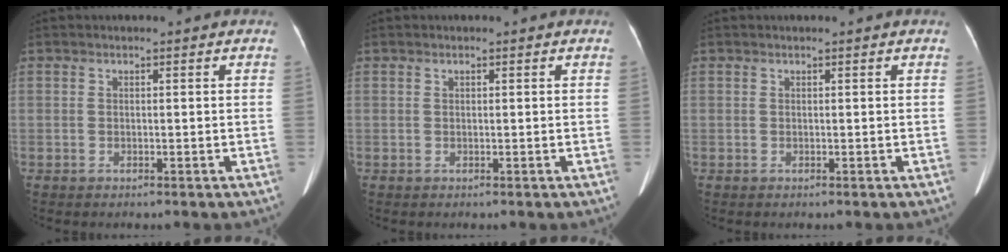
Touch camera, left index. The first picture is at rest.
{"total": 0.0}
{"total": 0.0}